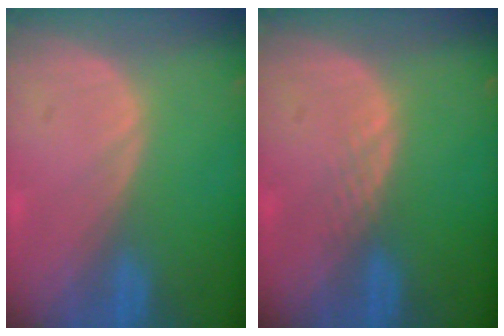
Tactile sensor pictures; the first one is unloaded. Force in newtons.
{"total": 1.3, "press": 1.2, "slide": 0.1}